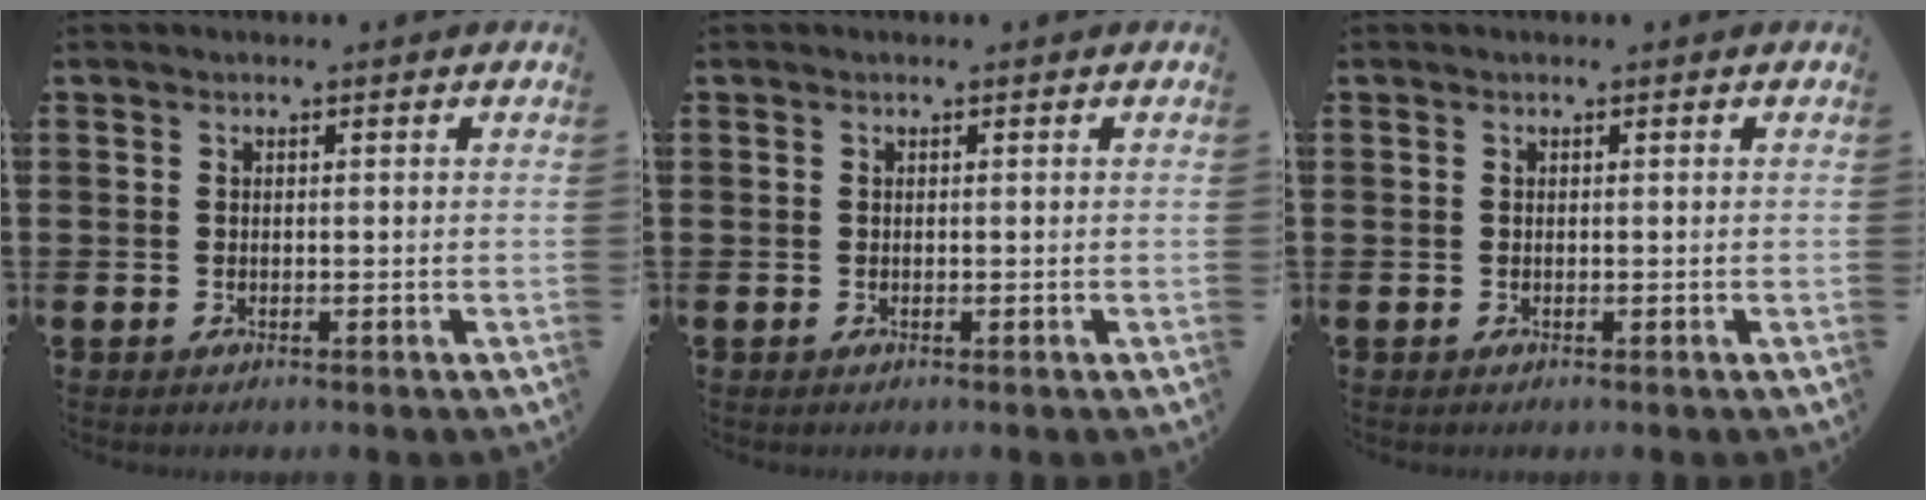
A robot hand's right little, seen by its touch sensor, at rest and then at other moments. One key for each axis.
{"total": 0.0}
{"total": 0.0}